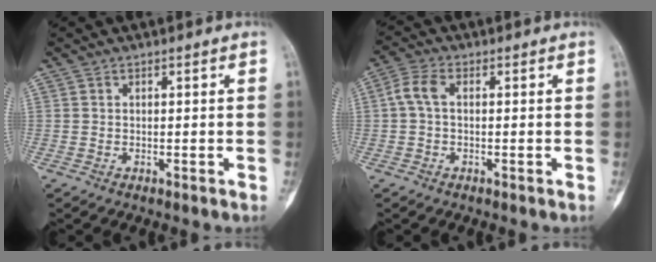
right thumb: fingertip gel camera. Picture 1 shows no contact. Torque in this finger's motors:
{"motor_torque": [-0.57, 0.63, 0.19, -0.19, 0.01]}